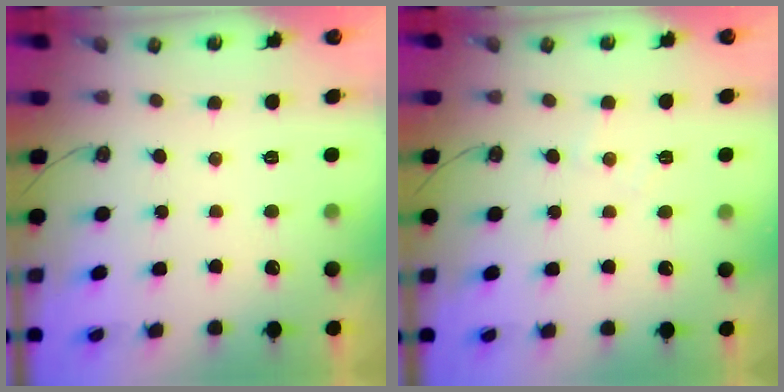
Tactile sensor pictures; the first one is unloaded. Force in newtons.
{"total": 3.0, "press": 2.9, "slide": 0.5}